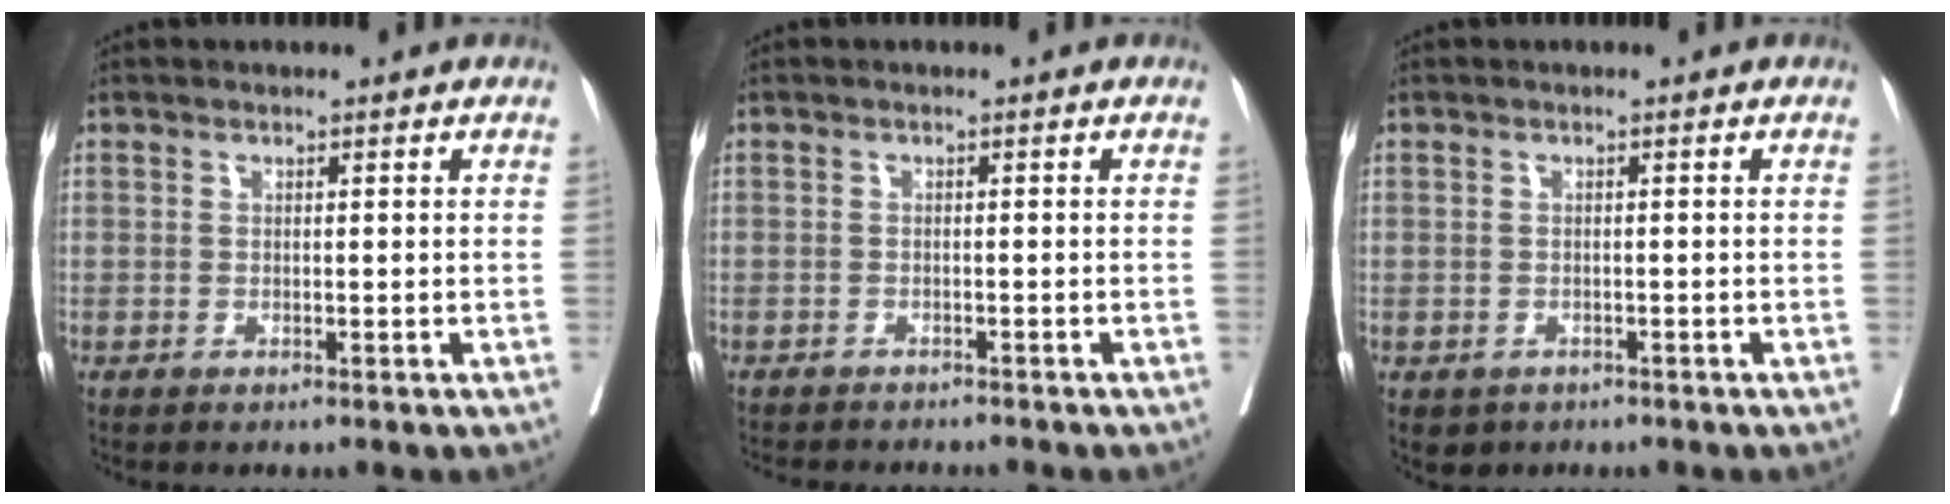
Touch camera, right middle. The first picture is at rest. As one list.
[{"total": 6.4, "force": [-6.0, 1.4, 2.0], "torque": [-0.023, -0.005, -0.081]}, {"total": 2.4, "force": [-1.5, 1.8, 0.5], "torque": [-0.006, 0.001, -0.018]}]